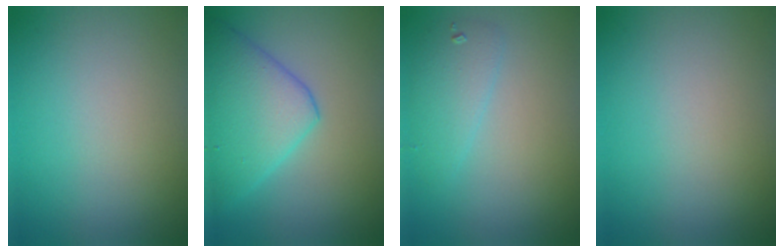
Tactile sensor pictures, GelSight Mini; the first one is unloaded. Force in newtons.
{"total": 7.1, "press": 7.1, "slide": 0.3}
{"total": 2.4, "press": 2.4, "slide": 0.1}
{"total": 0.0}